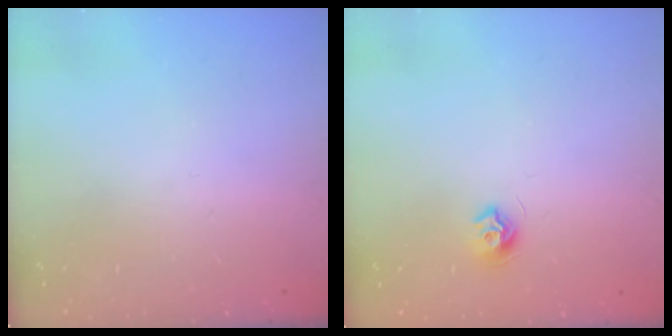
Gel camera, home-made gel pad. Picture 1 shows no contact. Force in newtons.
{"total": 7.6, "press": 7.5, "slide": 0.5}